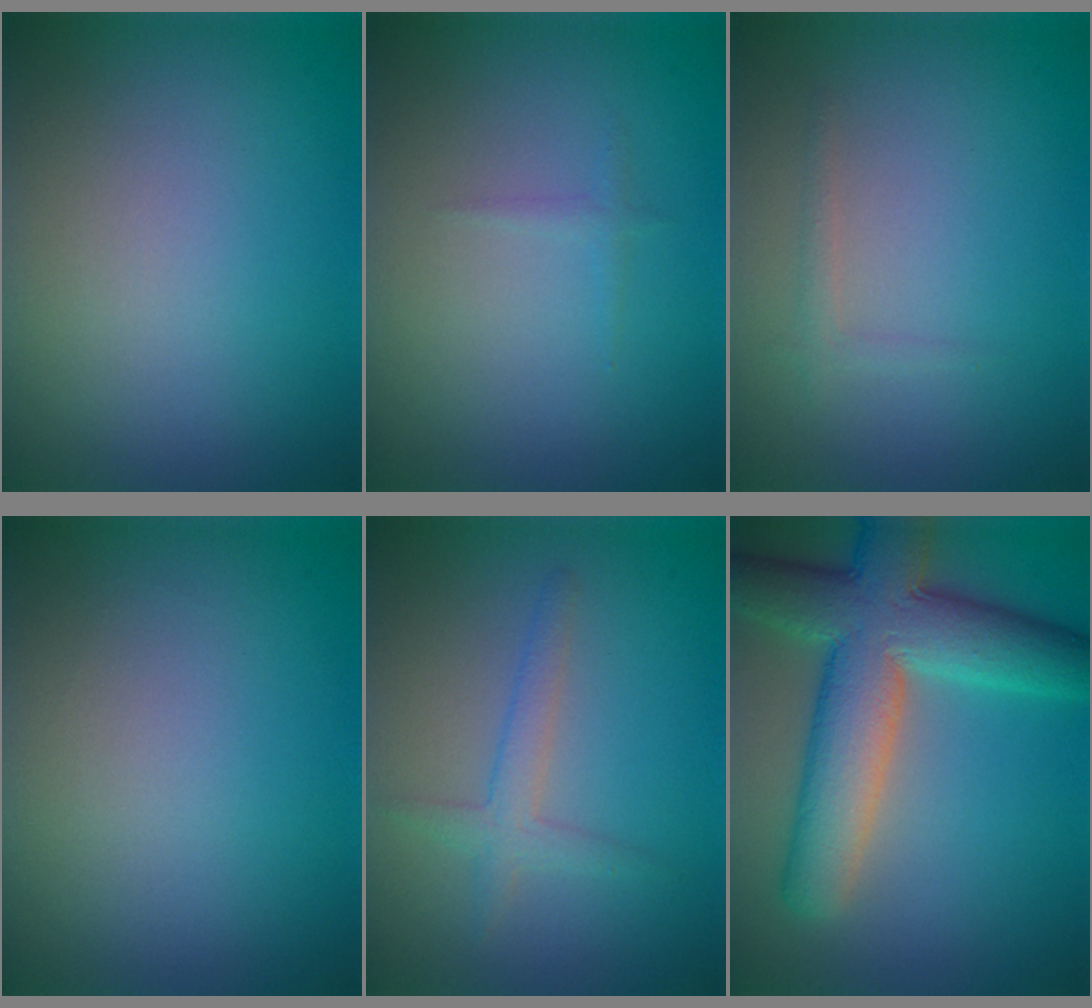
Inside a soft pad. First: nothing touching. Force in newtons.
{"total": 0.6, "press": 0.6, "slide": 0.1}
{"total": 0.9, "press": 0.9, "slide": 0.0}
{"total": 0.0}
{"total": 2.0, "press": 2.0, "slide": 0.1}
{"total": 9.9, "press": 9.9, "slide": 0.6}